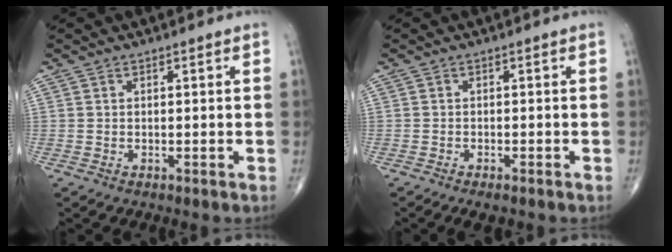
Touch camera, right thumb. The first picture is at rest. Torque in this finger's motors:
{"motor_torque": [0.56, 1.16, -0.11, -0.07, -0.02]}